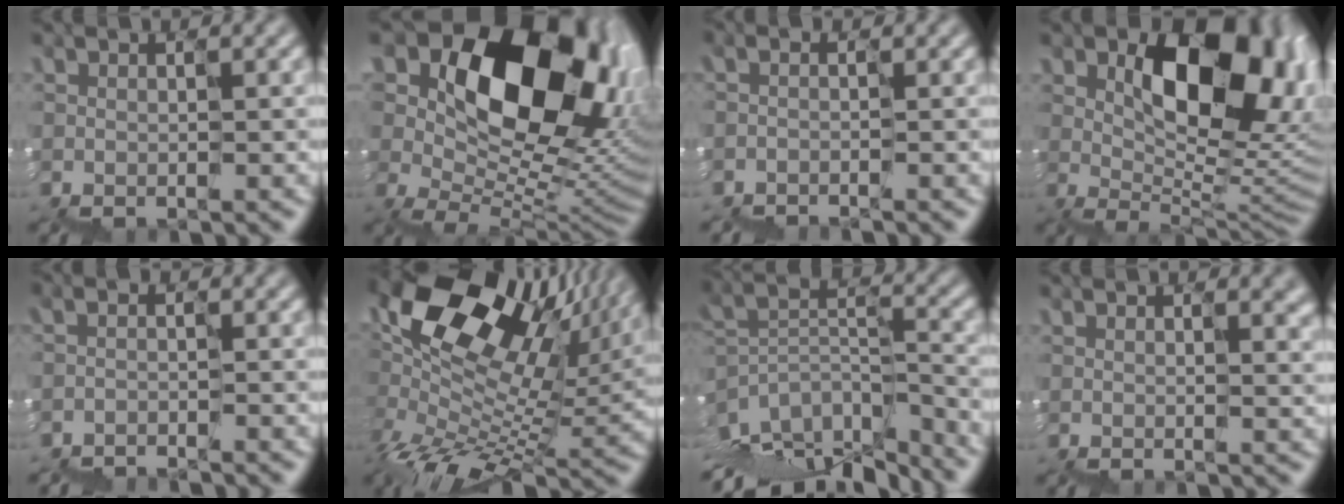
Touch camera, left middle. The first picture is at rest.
{"total": 16.1, "force": [5.6, 10.7, 10.6], "torque": [-0.170, 0.014, 0.109]}
{"total": 1.1, "force": [-1.1, -0.2, -0.2], "torque": [-0.002, -0.002, -0.025]}
{"total": 11.1, "force": [2.9, 6.5, 8.5], "torque": [-0.105, -0.001, 0.058]}
{"total": 1.8, "force": [-1.6, -0.4, -0.7], "torque": [0.003, -0.003, -0.035]}
{"total": 12.8, "force": [4.5, 8.5, 8.5], "torque": [-0.171, 0.014, 0.089]}
{"total": 9.3, "force": [-8.0, 3.3, 3.4], "torque": [-0.079, 0.028, -0.135]}
{"total": 4.7, "force": [1.0, 2.6, 3.7], "torque": [-0.034, 0.017, 0.012]}